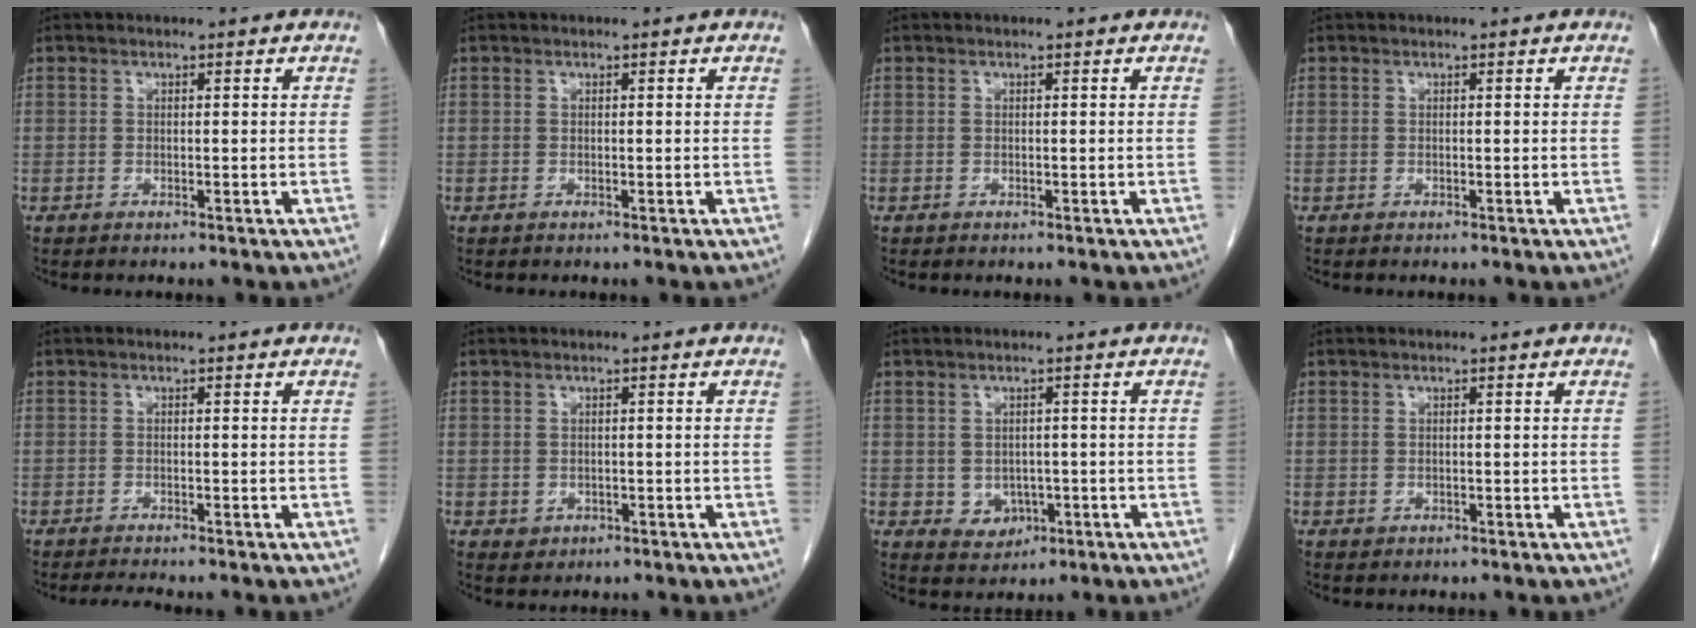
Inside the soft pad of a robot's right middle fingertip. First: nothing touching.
{"total": 0.0}
{"total": 0.0}
{"total": 0.0}
{"total": 1.9, "force": [-1.7, -0.4, 0.7], "torque": [-0.020, -0.009, -0.029]}
{"total": 1.1, "force": [-0.2, 1.0, 0.4], "torque": [-0.012, 0.000, 0.004]}
{"total": 3.3, "force": [-0.6, 2.7, 1.8], "torque": [-0.025, -0.001, 0.003]}
{"total": 0.0}